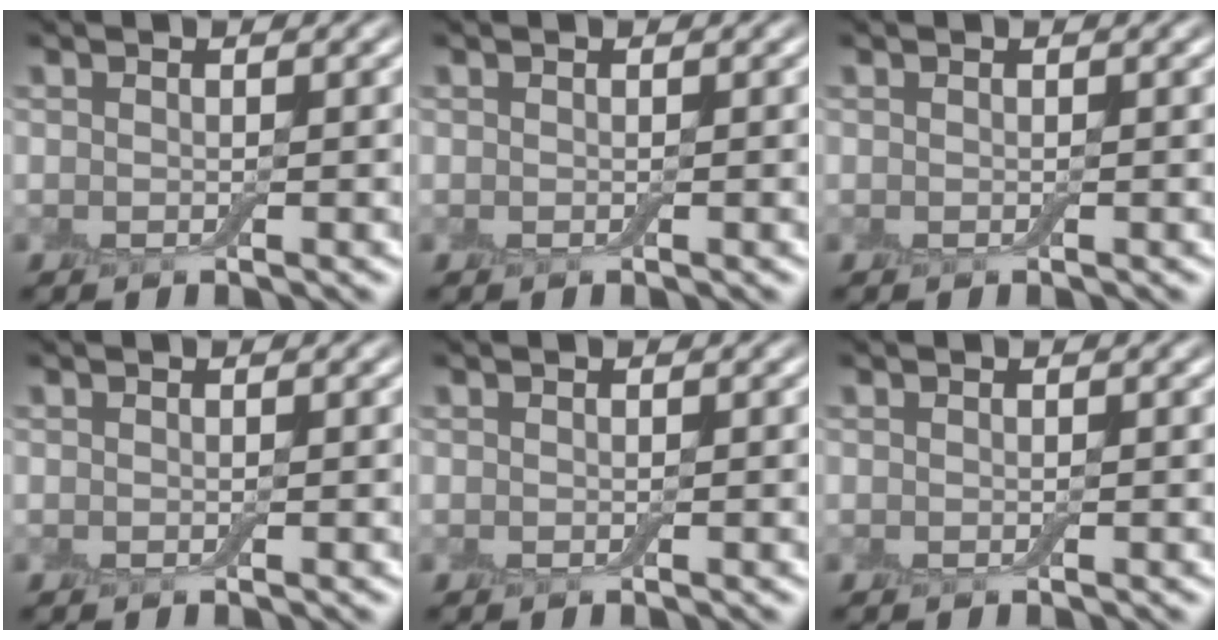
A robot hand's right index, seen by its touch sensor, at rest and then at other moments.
{"total": 0.0}
{"total": 0.0}
{"total": 0.0}
{"total": 0.0}
{"total": 0.0}